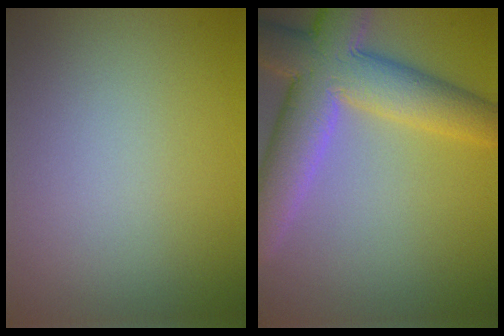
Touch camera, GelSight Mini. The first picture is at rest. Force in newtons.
{"total": 9.2, "press": 9.2, "slide": 0.8}